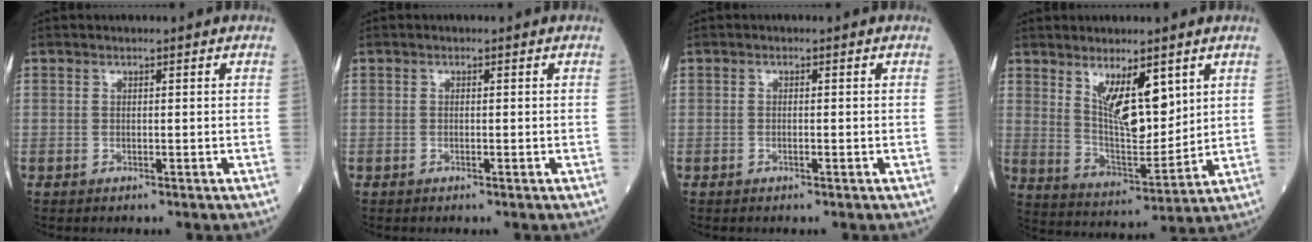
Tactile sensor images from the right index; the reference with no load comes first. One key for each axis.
{"total": 0.0}
{"total": 0.5, "fx": -0.1, "fy": 0.1, "fz": 0.5, "tx": -0.015, "ty": -0.002, "tz": -0.001}
{"total": 10.5, "fx": 4.9, "fy": 3.3, "fz": 8.6, "tx": -0.163, "ty": -0.013, "tz": 0.100}